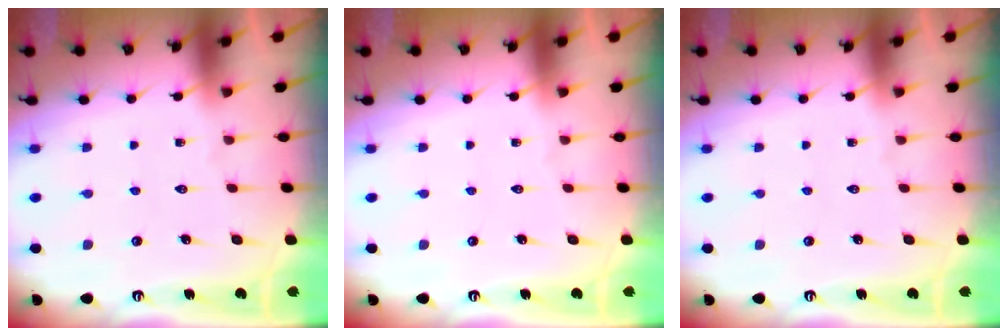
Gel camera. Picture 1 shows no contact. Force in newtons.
{"total": 0.0}
{"total": 0.0}